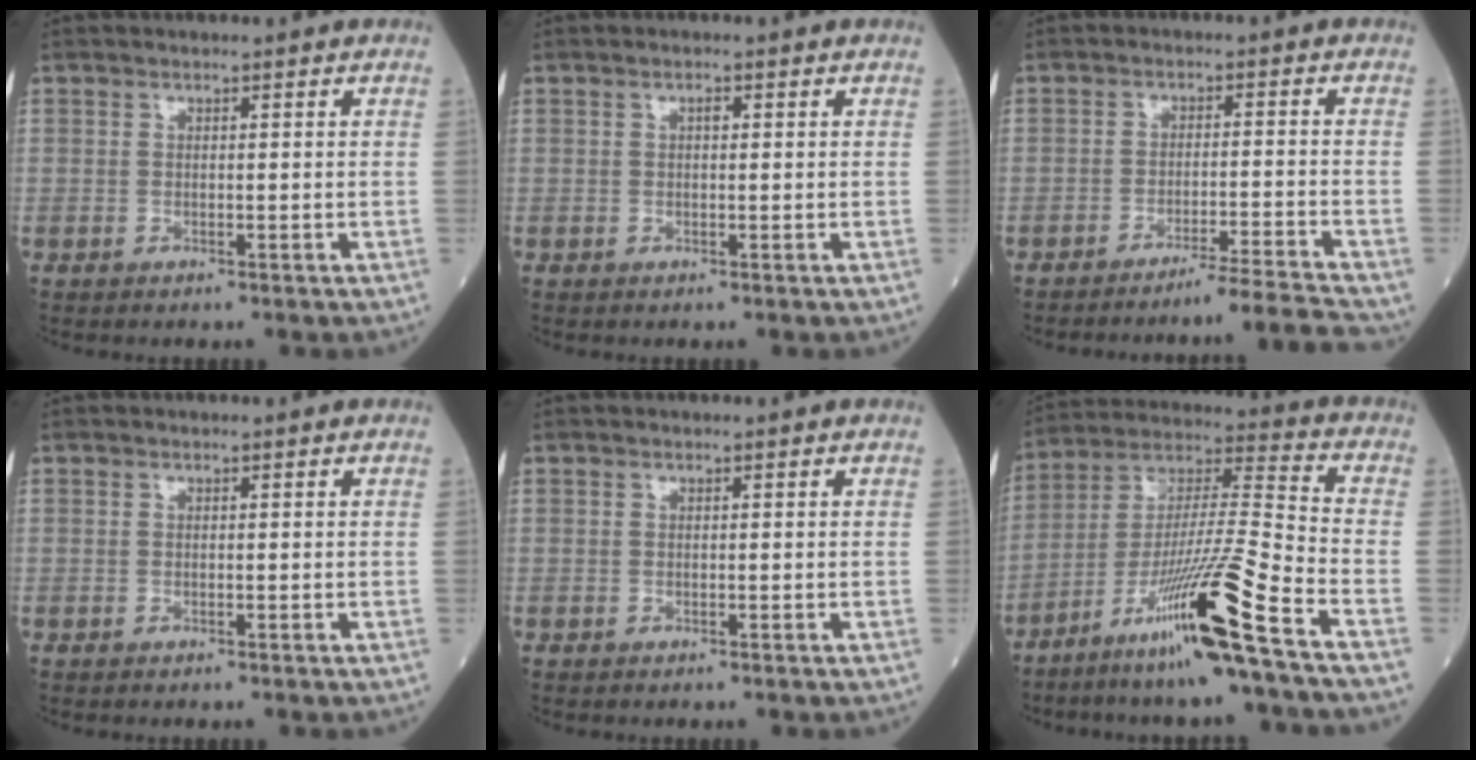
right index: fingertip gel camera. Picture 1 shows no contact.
{"total": 0.8, "force": [0.2, 0.3, 0.7], "torque": [-0.013, 0.002, 0.002]}
{"total": 7.5, "force": [-6.9, -2.6, 1.6], "torque": [-0.007, 0.000, -0.111]}
{"total": 0.0}
{"total": 0.0}
{"total": 17.9, "force": [-10.5, -1.7, 14.5], "torque": [-0.294, -0.031, -0.192]}